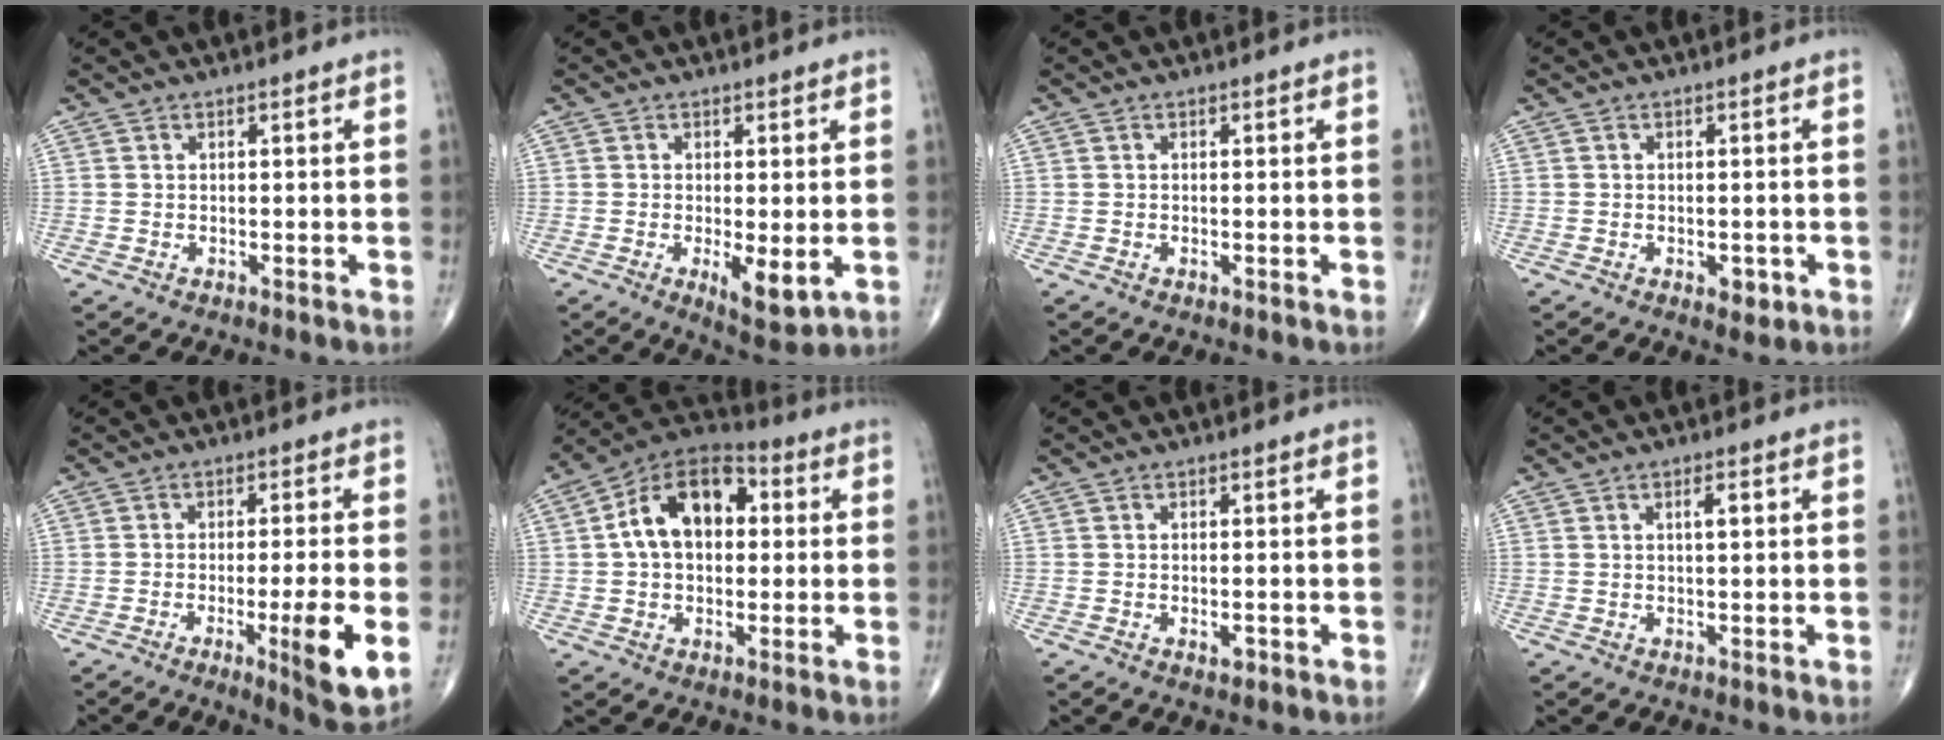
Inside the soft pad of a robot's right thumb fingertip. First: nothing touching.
{"total": 6.3, "force": [-1.3, 2.3, 5.7], "torque": [-0.089, -0.019, -0.015]}
{"total": 0.0}
{"total": 2.6, "force": [-1.0, 1.5, 1.9], "torque": [-0.014, 0.001, -0.010]}
{"total": 11.3, "force": [-3.1, 1.3, 10.8], "torque": [-0.162, -0.012, -0.044]}
{"total": 14.8, "force": [2.2, 9.5, 11.2], "torque": [-0.167, 0.031, 0.025]}
{"total": 1.5, "force": [-0.6, 0.7, 1.2], "torque": [-0.018, -0.001, -0.008]}
{"total": 2.1, "force": [0.6, 0.6, 1.9], "torque": [-0.031, -0.001, 0.009]}